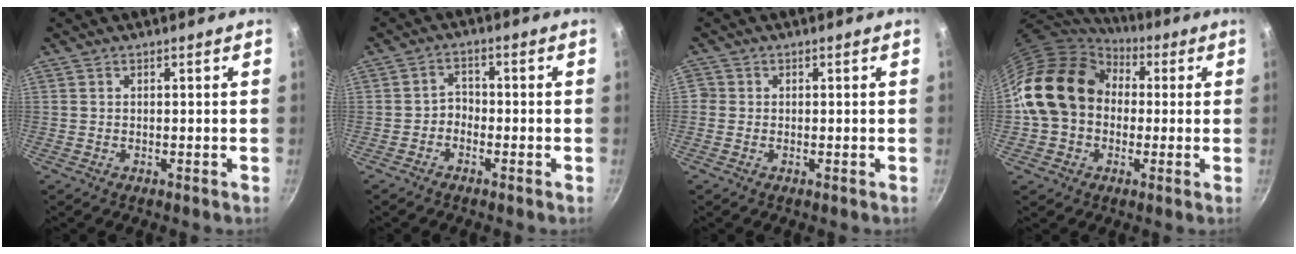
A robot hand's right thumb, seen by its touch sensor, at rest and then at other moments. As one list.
[{"total": 2.5, "force": [-1.5, 1.7, 1.0], "torque": [-0.005, 0.023, -0.032]}, {"total": 1.2, "force": [-0.3, 1.2, 0.2], "torque": [0.001, 0.004, -0.009]}, {"total": 18.5, "force": [2.1, 14.7, 11.1], "torque": [-0.182, 0.043, 0.030]}]